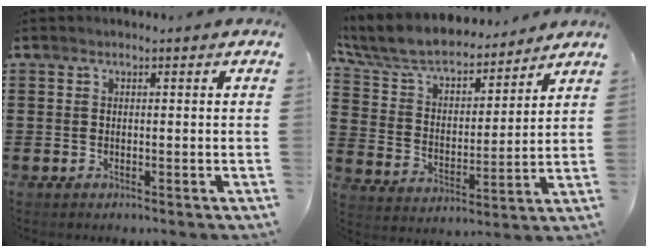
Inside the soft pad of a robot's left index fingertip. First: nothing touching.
{"total": 7.1, "force": [6.4, 1.8, 2.6], "torque": [-0.079, -0.040, 0.108]}